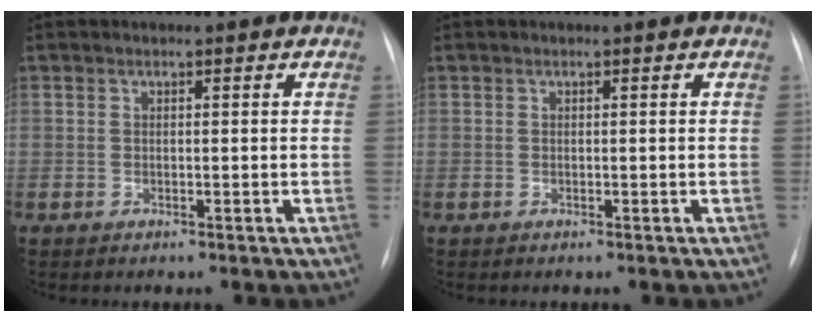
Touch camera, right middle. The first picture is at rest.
{"total": 0.0}